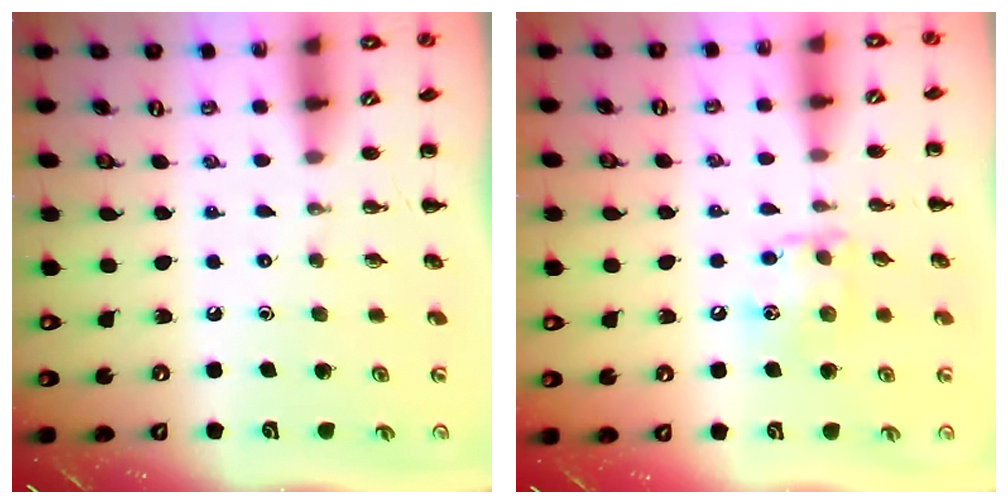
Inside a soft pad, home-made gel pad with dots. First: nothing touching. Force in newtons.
{"total": 10.0, "press": 10.0, "slide": 0.7}